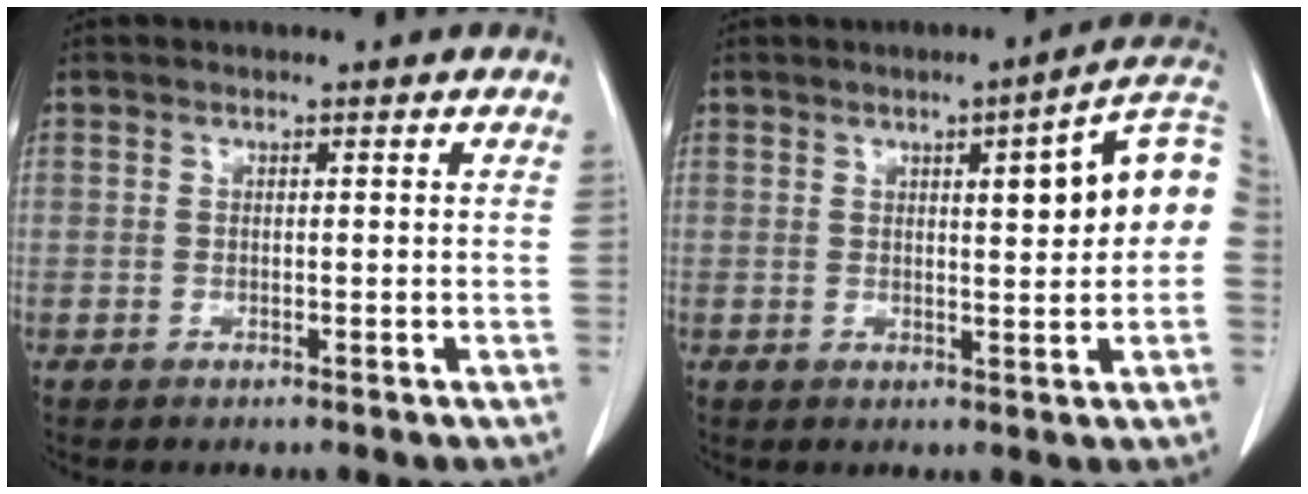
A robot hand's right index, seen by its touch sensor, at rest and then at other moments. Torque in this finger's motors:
{"motor_torque": [0.85, 0.05, 0.35, 0.06]}